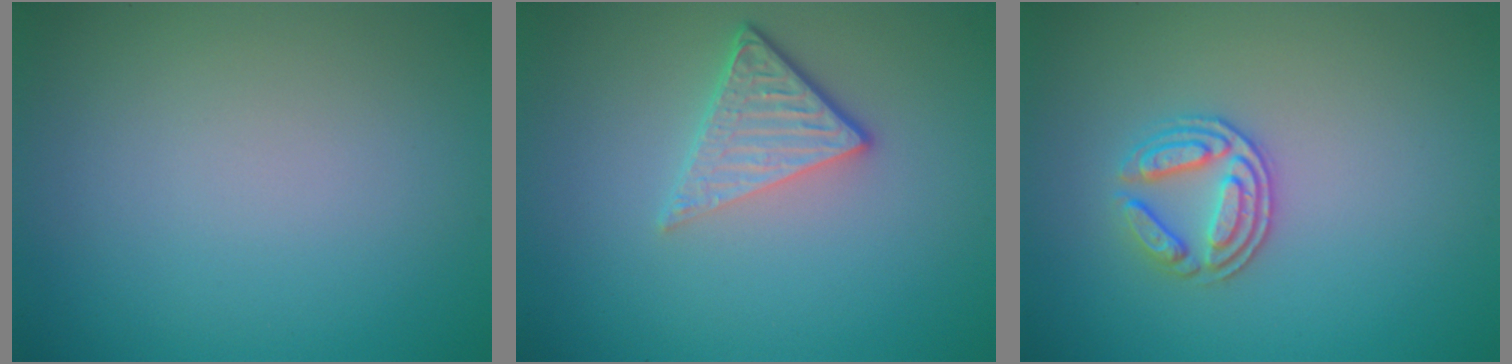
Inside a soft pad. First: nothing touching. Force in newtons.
{"total": 3.7, "press": 2.7, "slide": 2.6}
{"total": 2.9, "press": 2.6, "slide": 1.1}